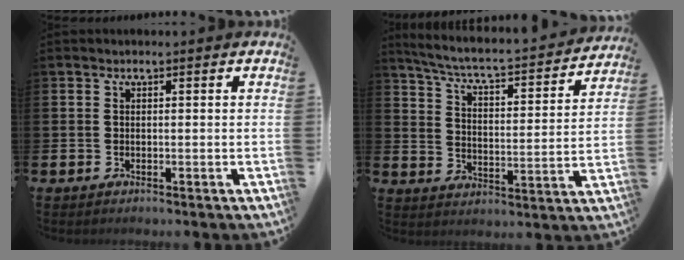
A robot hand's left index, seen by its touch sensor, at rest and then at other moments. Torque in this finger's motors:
{"motor_torque": [0.90, -1.24, 0.15, 0.04]}